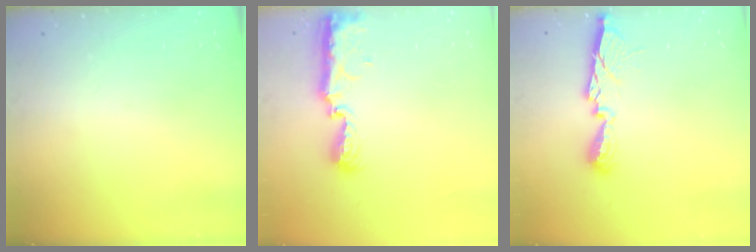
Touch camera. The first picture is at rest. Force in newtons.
{"total": 9.4, "press": 9.4, "slide": 0.8}
{"total": 11.0, "press": 11.0, "slide": 0.4}